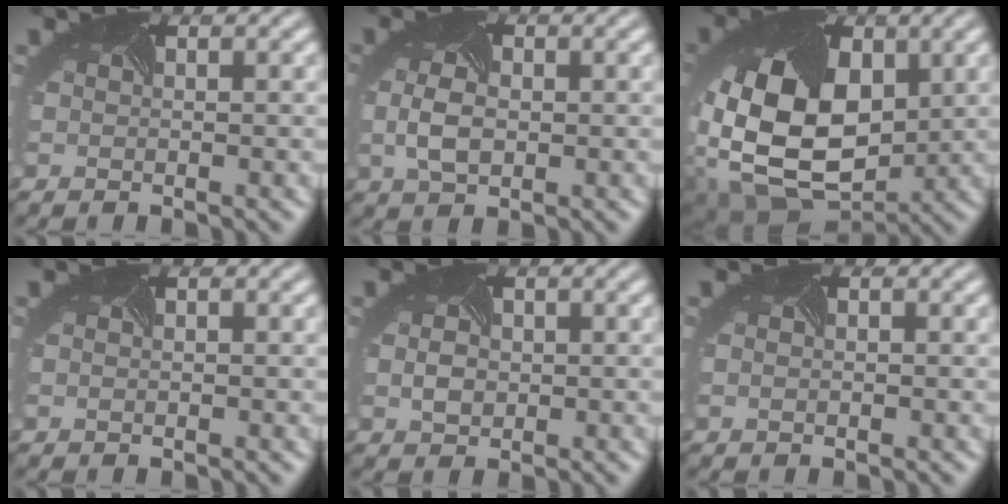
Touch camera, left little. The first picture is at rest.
{"total": 3.0, "force": [-0.4, 2.0, 2.2], "torque": [-0.057, -0.005, -0.007]}
{"total": 14.6, "force": [-0.1, 9.8, 10.8], "torque": [-0.219, -0.037, 0.012]}
{"total": 1.3, "force": [0.3, 0.9, 0.9], "torque": [-0.013, 0.001, 0.005]}
{"total": 2.0, "force": [-0.1, 1.6, 1.1], "torque": [-0.029, 0.000, 0.004]}
{"total": 1.9, "force": [0.4, 1.4, 1.3], "torque": [-0.011, 0.005, -0.006]}